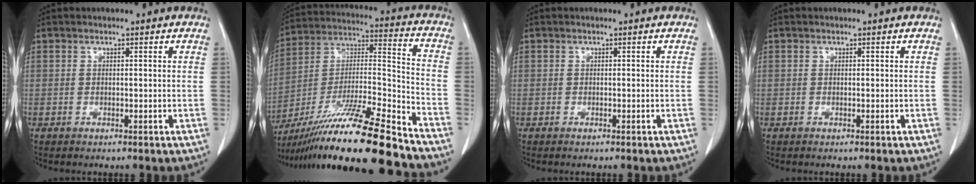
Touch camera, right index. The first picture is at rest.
{"total": 22.9, "force": [-18.2, -0.5, 13.8], "torque": [-0.242, -0.019, -0.326]}
{"total": 0.0}
{"total": 0.0}